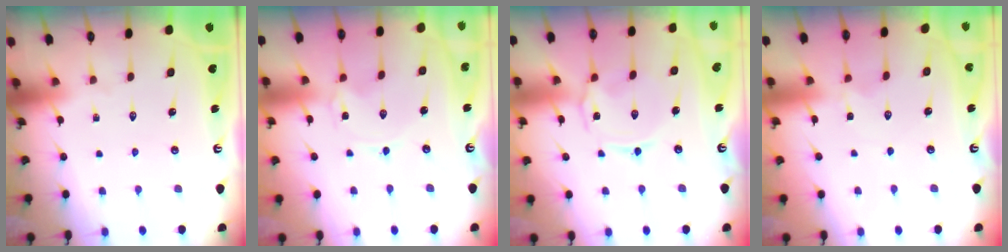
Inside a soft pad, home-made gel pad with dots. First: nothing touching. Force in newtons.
{"total": 0.0}
{"total": 2.0, "press": 2.0, "slide": 0.5}
{"total": 2.1, "press": 2.1, "slide": 0.3}